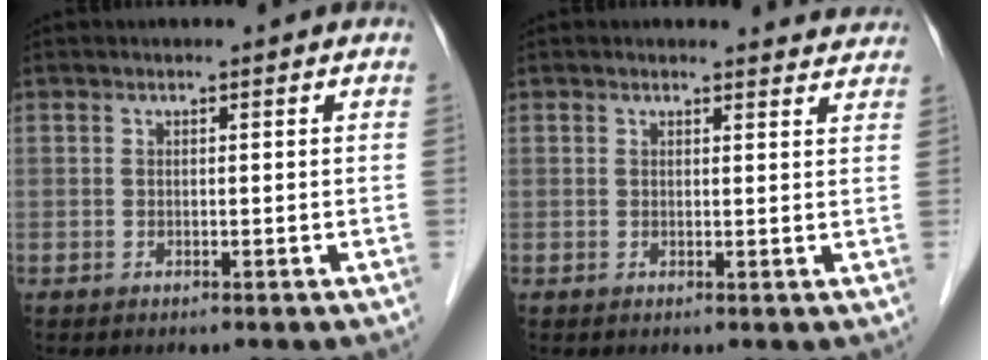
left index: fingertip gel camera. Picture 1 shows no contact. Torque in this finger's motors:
{"motor_torque": [0.93, -1.21, 0.17, 0.04]}